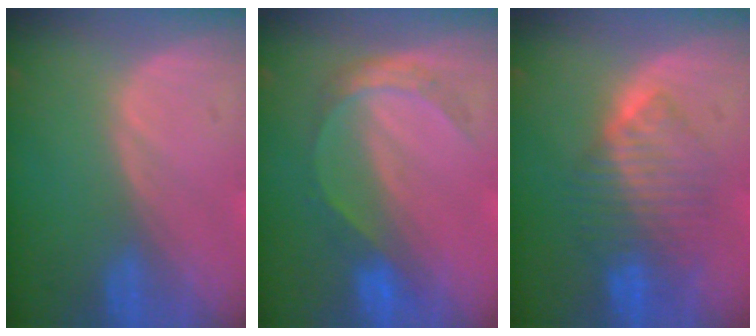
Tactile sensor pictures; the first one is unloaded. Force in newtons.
{"total": 4.8, "press": 4.7, "slide": 1.0}
{"total": 7.5, "press": 7.3, "slide": 1.6}